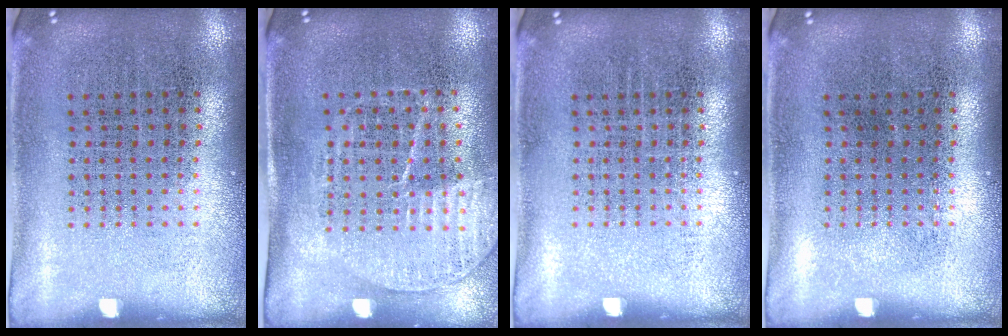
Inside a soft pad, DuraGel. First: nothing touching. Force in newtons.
{"total": 1.5, "press": 1.3, "slide": 0.8}
{"total": 0.0}
{"total": 0.0}